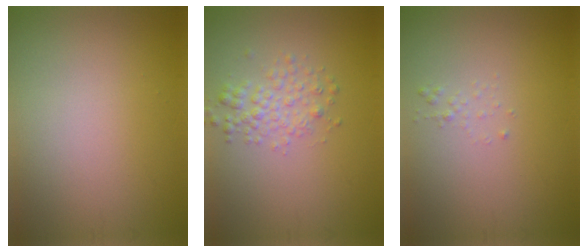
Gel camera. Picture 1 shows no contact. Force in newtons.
{"total": 2.4, "press": 2.4, "slide": 0.1}
{"total": 0.6, "press": 0.6, "slide": 0.1}